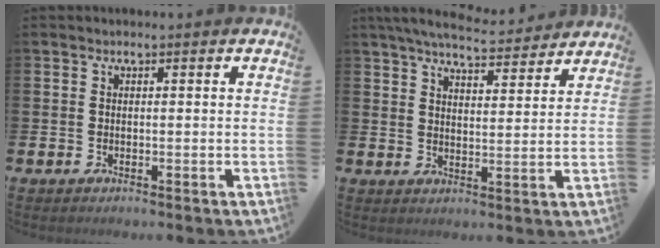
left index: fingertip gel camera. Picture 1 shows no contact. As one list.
[{"total": 6.3, "force": [6.0, 0.8, 1.6], "torque": [-0.050, -0.031, 0.107]}]